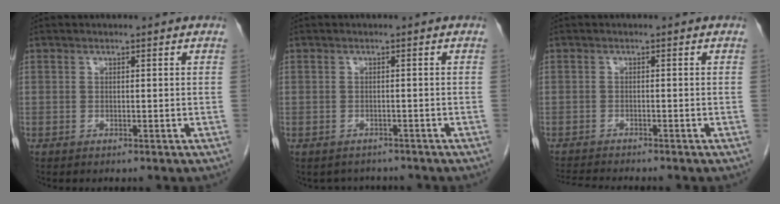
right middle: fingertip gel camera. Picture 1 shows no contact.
{"total": 3.1, "force": [-2.8, 1.4, 0.0], "torque": [-0.002, 0.003, -0.039]}
{"total": 4.7, "force": [-4.5, -0.2, 1.5], "torque": [-0.022, -0.016, -0.075]}